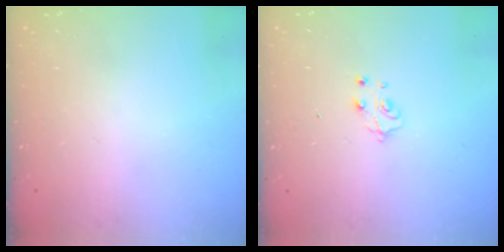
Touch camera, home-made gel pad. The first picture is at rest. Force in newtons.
{"total": 4.4, "press": 4.4, "slide": 0.7}